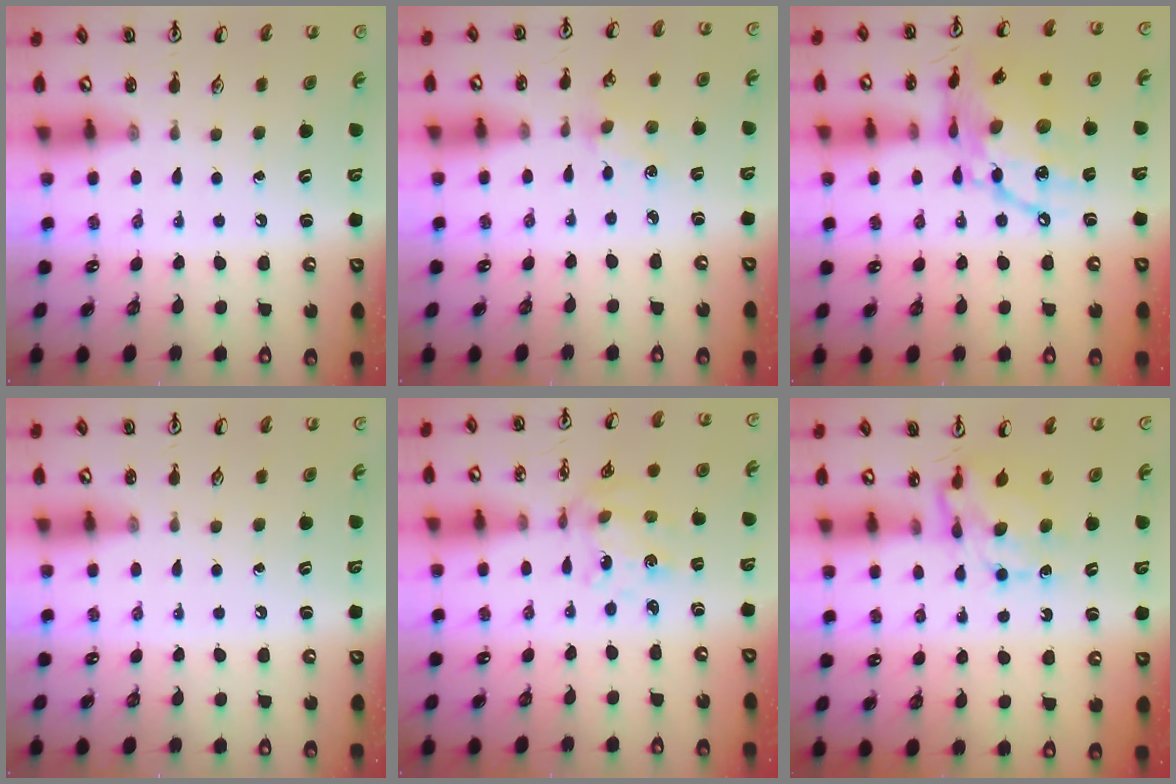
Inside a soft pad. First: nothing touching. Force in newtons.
{"total": 4.5, "press": 4.4, "slide": 0.6}
{"total": 17.7, "press": 17.7, "slide": 1.4}
{"total": 0.0}
{"total": 4.3, "press": 4.0, "slide": 1.7}
{"total": 6.7, "press": 6.7, "slide": 0.5}